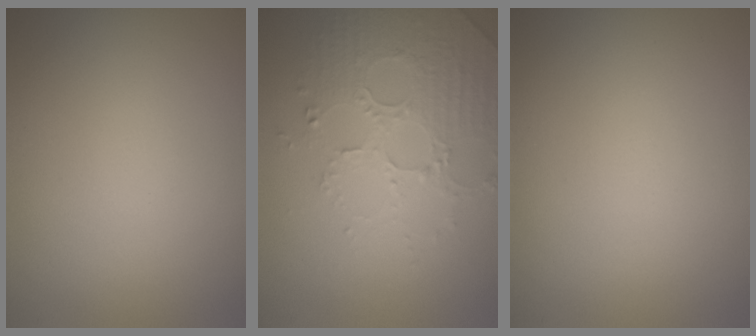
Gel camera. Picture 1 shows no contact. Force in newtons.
{"total": 5.0, "press": 3.6, "slide": 3.4}
{"total": 0.0}